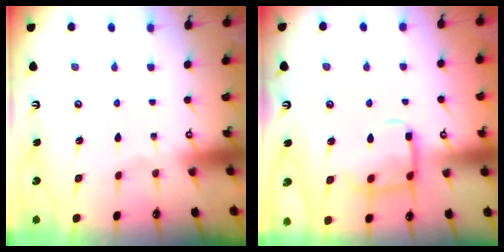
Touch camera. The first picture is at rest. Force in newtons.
{"total": 11.6, "press": 11.5, "slide": 1.2}